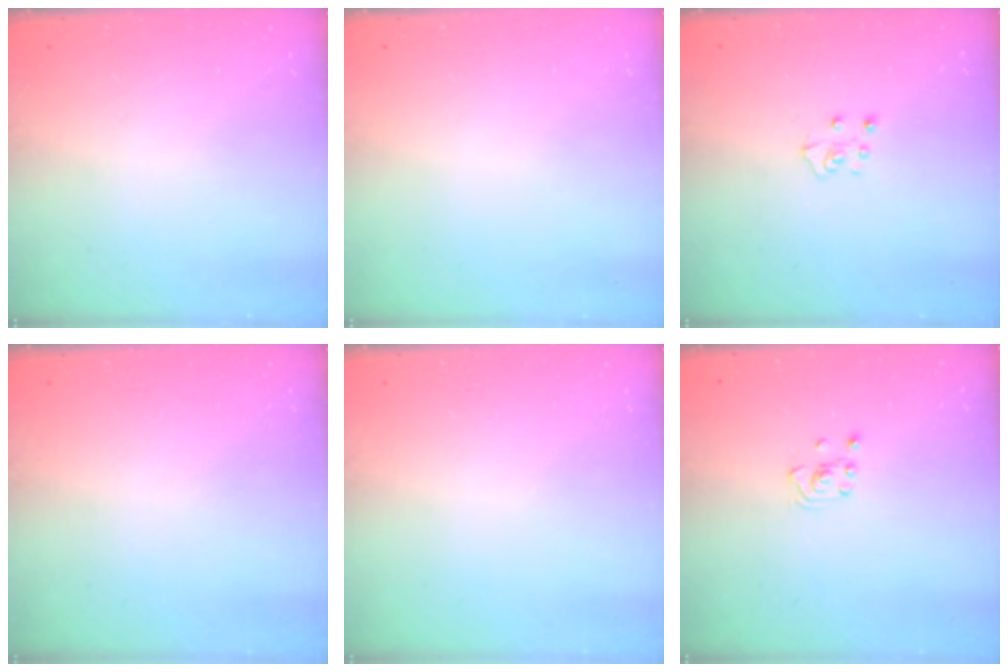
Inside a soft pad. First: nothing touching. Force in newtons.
{"total": 0.0}
{"total": 5.1, "press": 5.1, "slide": 0.4}
{"total": 0.0}
{"total": 0.0}
{"total": 2.6, "press": 2.4, "slide": 1.0}